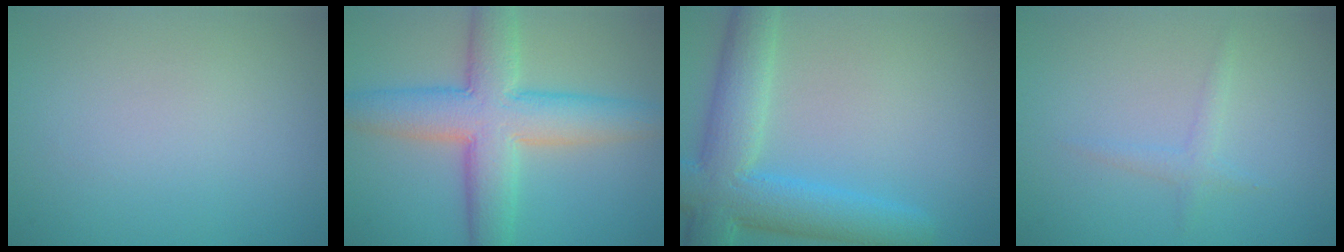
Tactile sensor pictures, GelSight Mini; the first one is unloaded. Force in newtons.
{"total": 8.6, "press": 8.6, "slide": 0.2}
{"total": 7.8, "press": 7.8, "slide": 0.3}
{"total": 1.1, "press": 1.1, "slide": 0.1}